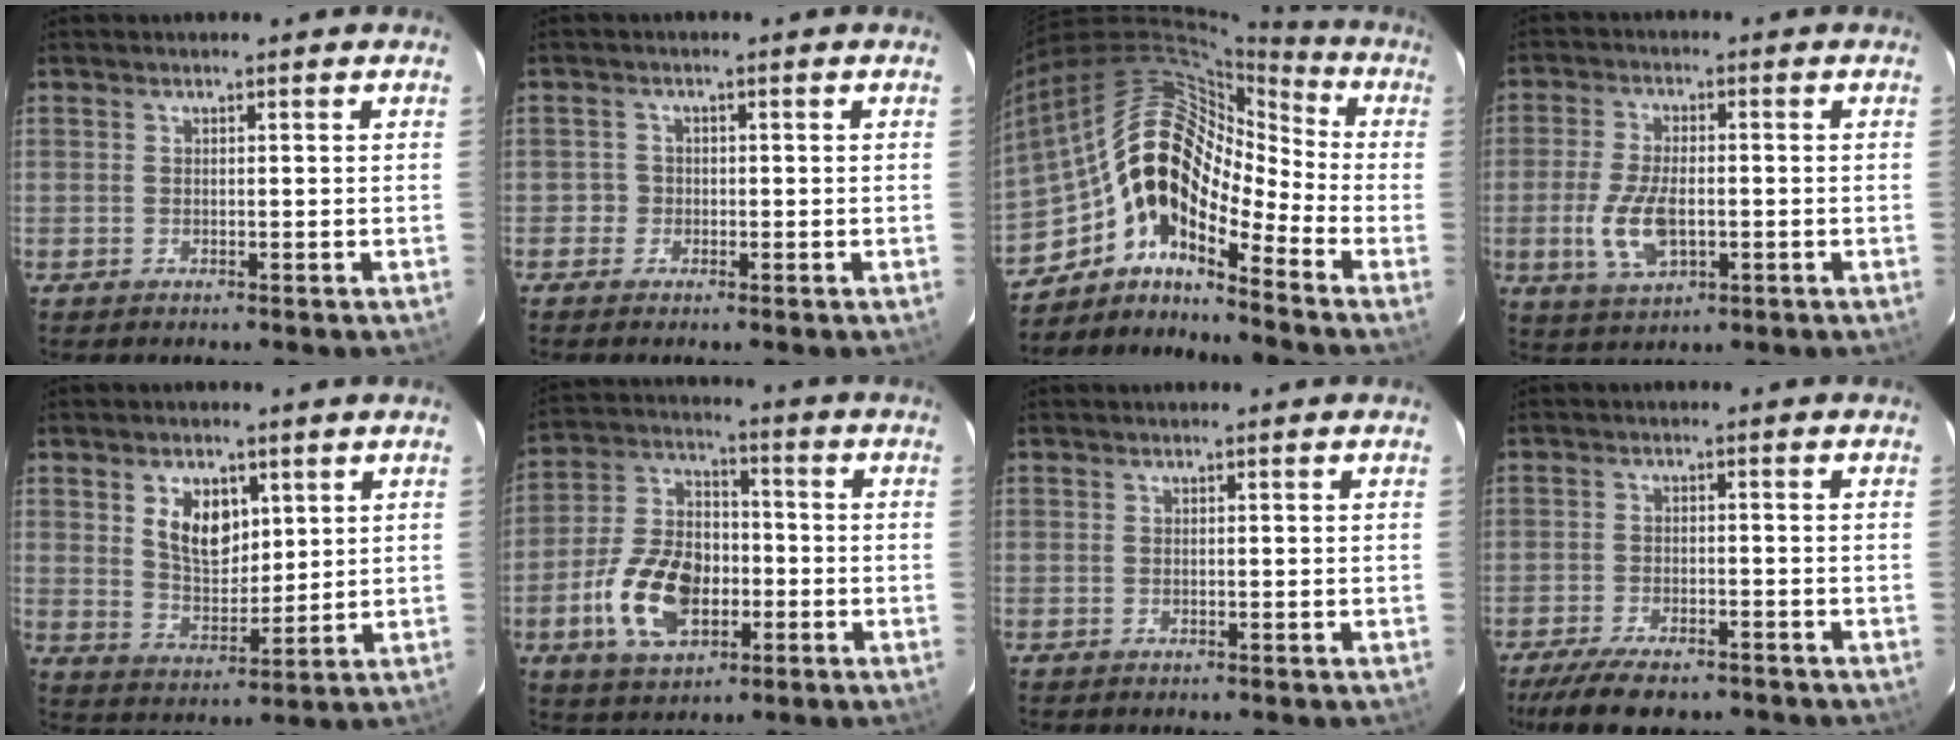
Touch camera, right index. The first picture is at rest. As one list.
[{"total": 2.1, "force": [-1.0, 1.8, -0.1], "torque": [0.004, 0.011, -0.017]}, {"total": 16.2, "force": [-6.9, 8.2, 12.1], "torque": [-0.183, 0.003, -0.147]}, {"total": 9.4, "force": [-2.1, 4.7, 7.9], "torque": [-0.170, -0.008, -0.033]}, {"total": 8.8, "force": [3.4, 5.4, 6.0], "torque": [-0.104, 0.005, 0.073]}, {"total": 15.4, "force": [-4.8, 9.8, 10.9], "torque": [-0.233, 0.012, -0.077]}, {"total": 0.0}, {"total": 11.0, "force": [-8.8, 3.6, 5.6], "torque": [-0.129, -0.021, -0.141]}]